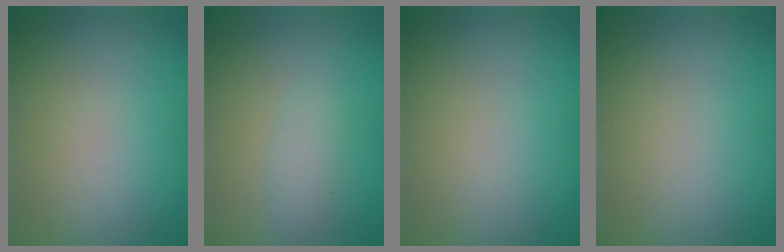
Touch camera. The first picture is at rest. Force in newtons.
{"total": 1.5, "press": 1.5, "slide": 0.1}
{"total": 0.0}
{"total": 0.0}